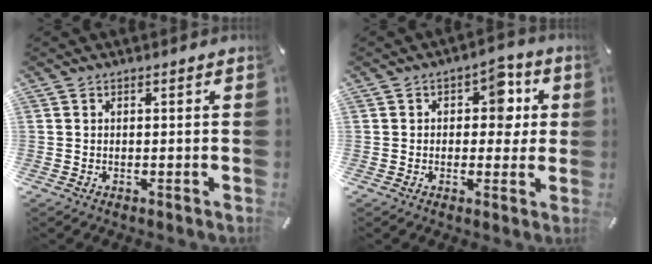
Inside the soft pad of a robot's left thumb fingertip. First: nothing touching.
{"total": 7.5, "force": [1.4, 5.4, 5.0], "torque": [-0.051, -0.003, 0.014]}